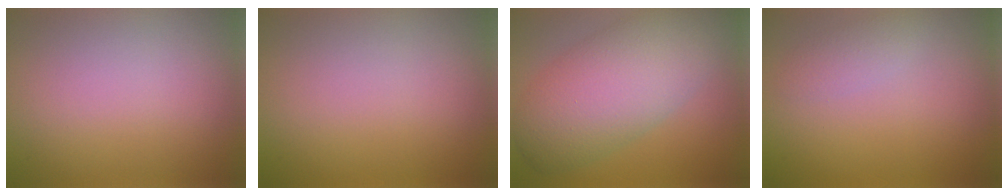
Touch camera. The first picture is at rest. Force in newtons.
{"total": 0.0}
{"total": 8.6, "press": 8.6, "slide": 0.6}
{"total": 1.4, "press": 1.4, "slide": 0.1}